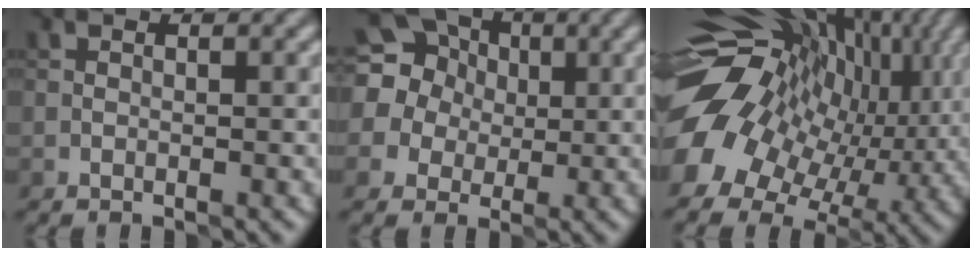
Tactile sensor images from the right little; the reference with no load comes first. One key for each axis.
{"total": 10.9, "fx": 3.1, "fy": 10.0, "fz": 3.1, "tx": -0.102, "ty": 0.043, "tz": 0.031}
{"total": 15.5, "fx": 1.9, "fy": 11.3, "fz": 10.4, "tx": -0.175, "ty": -0.009, "tz": 0.067}